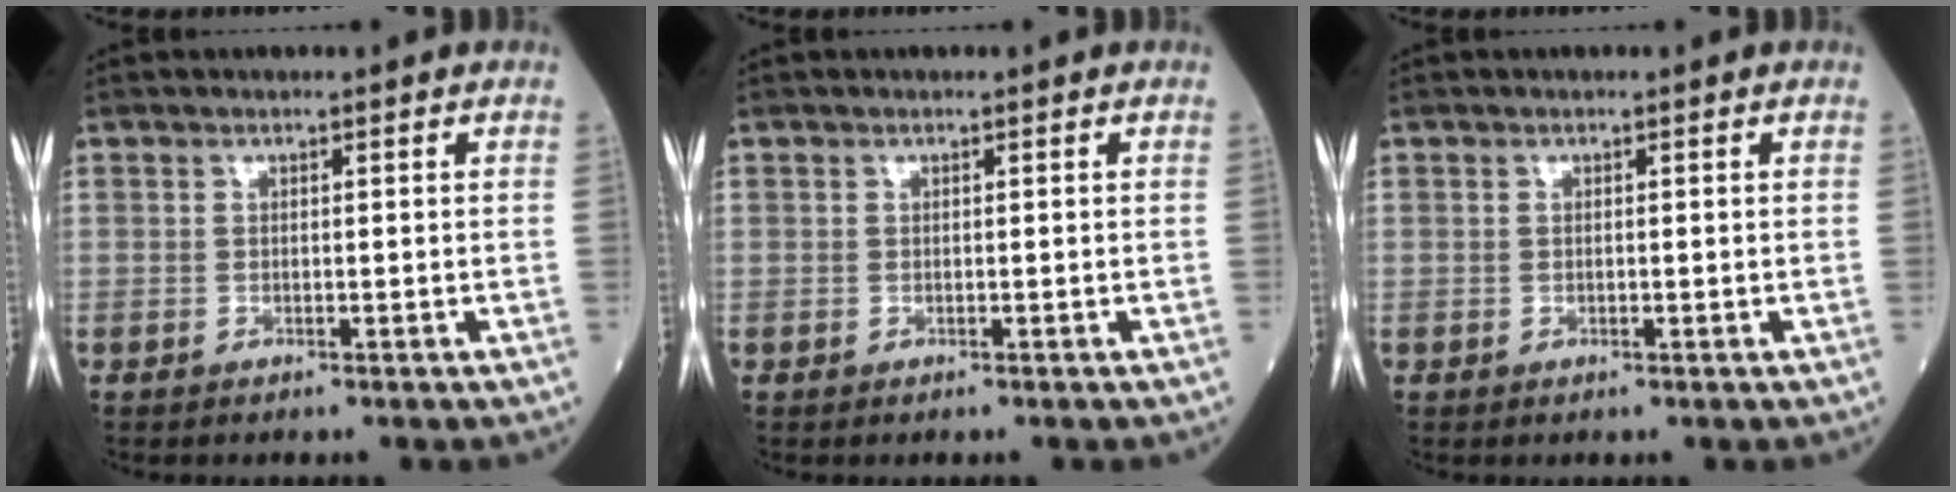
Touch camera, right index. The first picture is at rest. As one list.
[{"total": 0.0}, {"total": 0.0}]